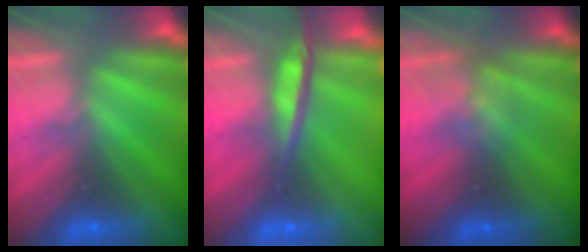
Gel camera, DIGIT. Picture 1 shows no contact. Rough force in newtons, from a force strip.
{"total": 7.7}
{"total": 2.5}